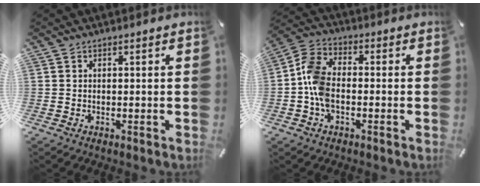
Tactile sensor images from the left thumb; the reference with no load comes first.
{"total": 8.2, "force": [-2.0, 5.3, 5.9], "torque": [-0.136, 0.012, -0.040]}